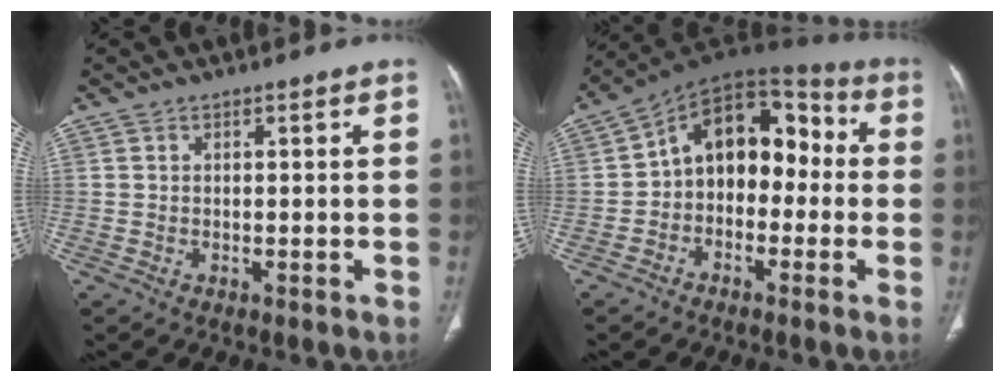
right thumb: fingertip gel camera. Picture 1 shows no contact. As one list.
[{"total": 14.1, "force": [-0.8, 9.7, 10.1], "torque": [-0.107, 0.055, -0.031]}]